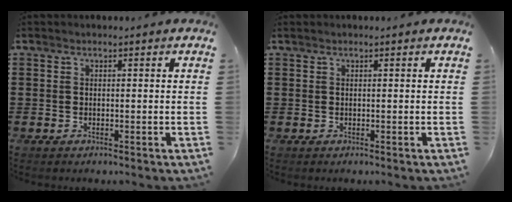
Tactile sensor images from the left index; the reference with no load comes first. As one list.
[{"total": 0.0}]